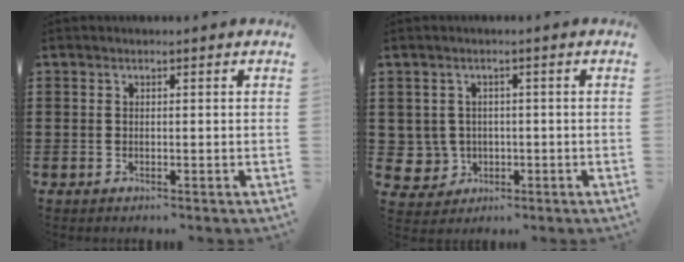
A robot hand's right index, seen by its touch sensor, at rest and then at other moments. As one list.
[{"total": 3.1, "force": [-0.1, 3.1, 0.4], "torque": [-0.031, 0.004, -0.007]}]